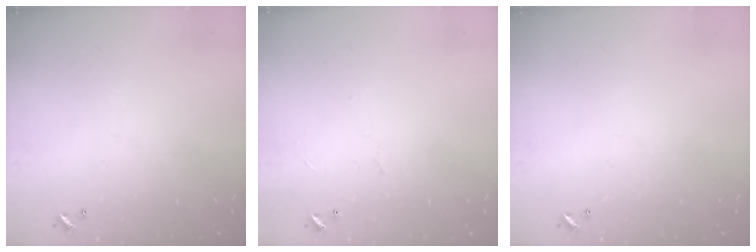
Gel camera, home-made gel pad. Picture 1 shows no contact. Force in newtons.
{"total": 2.3, "press": 2.2, "slide": 0.6}
{"total": 0.0}